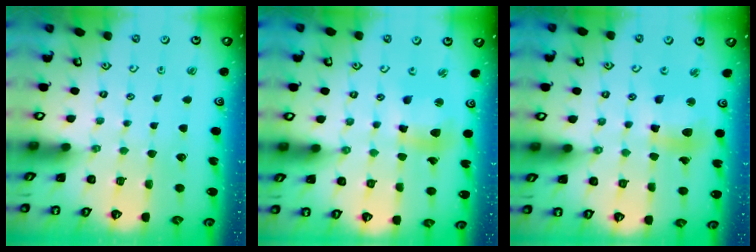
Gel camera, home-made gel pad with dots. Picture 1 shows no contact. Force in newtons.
{"total": 9.2, "press": 9.2, "slide": 0.8}
{"total": 11.3, "press": 11.1, "slide": 2.2}